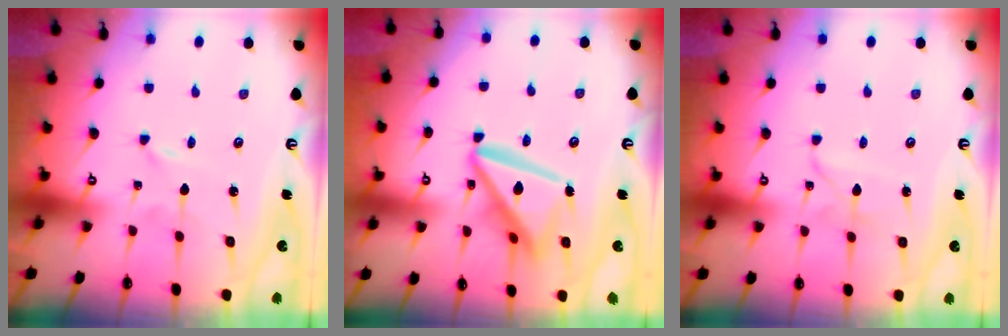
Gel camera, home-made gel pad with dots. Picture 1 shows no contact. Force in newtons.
{"total": 15.9, "press": 15.8, "slide": 1.8}
{"total": 2.6, "press": 2.6, "slide": 0.1}